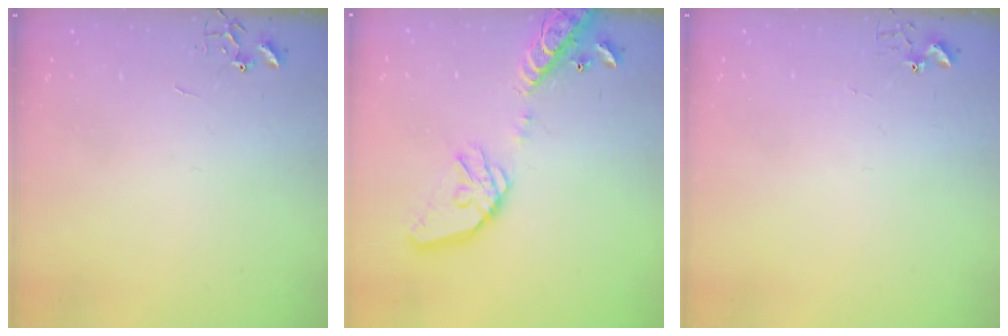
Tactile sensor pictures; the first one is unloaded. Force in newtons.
{"total": 17.0, "press": 16.8, "slide": 2.6}
{"total": 2.7, "press": 2.7, "slide": 0.3}